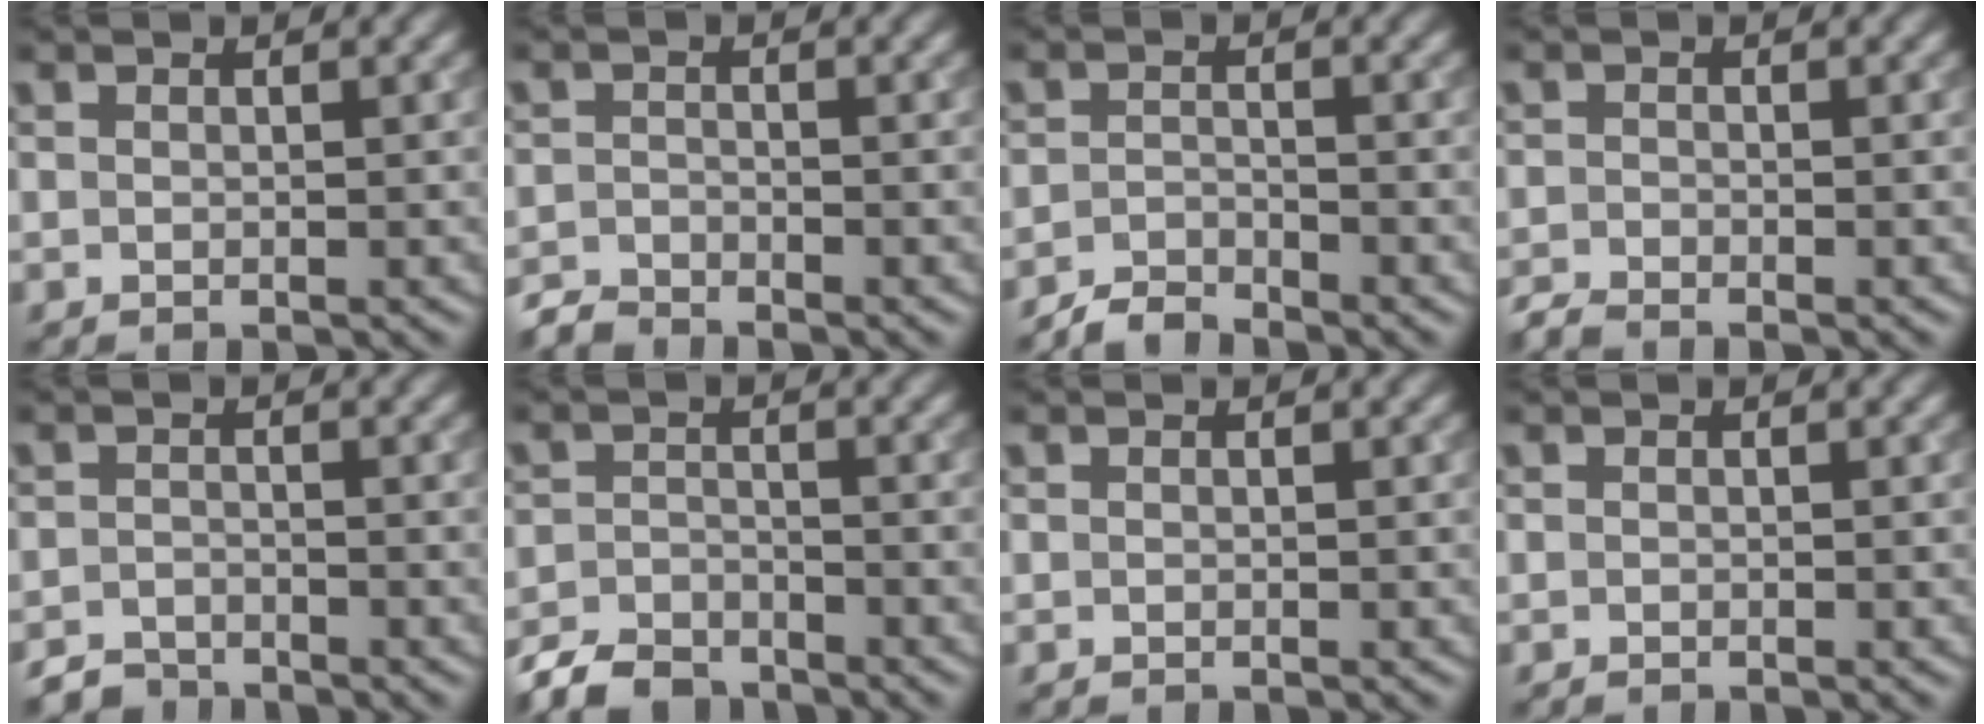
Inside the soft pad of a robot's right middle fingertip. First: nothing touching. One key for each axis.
{"total": 2.1, "fx": -2.1, "fy": 0.3, "fz": 0.2, "tx": -0.003, "ty": -0.004, "tz": -0.048}
{"total": 2.2, "fx": -2.1, "fy": 0.2, "fz": 0.3, "tx": -0.004, "ty": 0.001, "tz": -0.047}
{"total": 1.5, "fx": -1.5, "fy": 0.1, "fz": 0.4, "tx": -0.008, "ty": -0.009, "tz": -0.035}
{"total": 2.1, "fx": -2.0, "fy": 0.5, "fz": 0.1, "tx": 0.001, "ty": 0.001, "tz": -0.040}
{"total": 4.5, "fx": -4.0, "fy": 1.7, "fz": 1.4, "tx": -0.022, "ty": -0.008, "tz": -0.081}
{"total": 0.0}
{"total": 0.0}